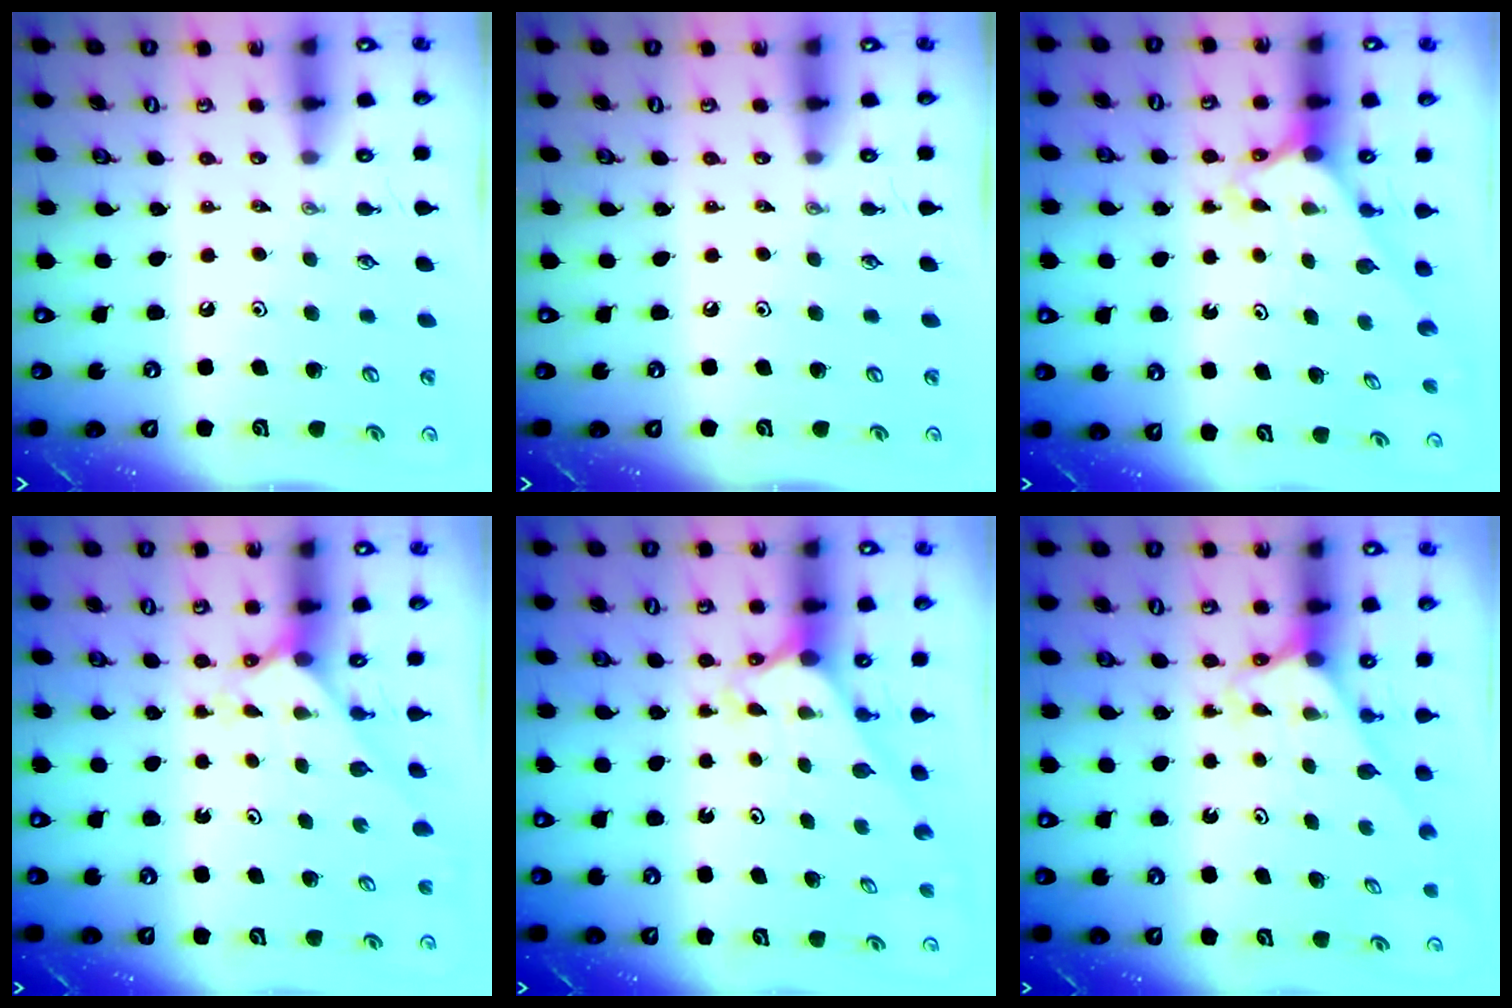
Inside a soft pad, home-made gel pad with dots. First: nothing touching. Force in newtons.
{"total": 0.0}
{"total": 2.3, "press": 2.3, "slide": 0.1}
{"total": 2.5, "press": 2.5, "slide": 0.2}
{"total": 2.2, "press": 2.2, "slide": 0.2}
{"total": 2.5, "press": 2.5, "slide": 0.2}